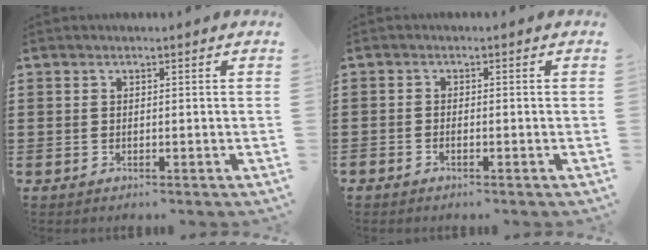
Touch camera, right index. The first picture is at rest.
{"total": 0.6, "force": [-0.6, 0.2, 0.1], "torque": [-0.004, -0.002, -0.011]}